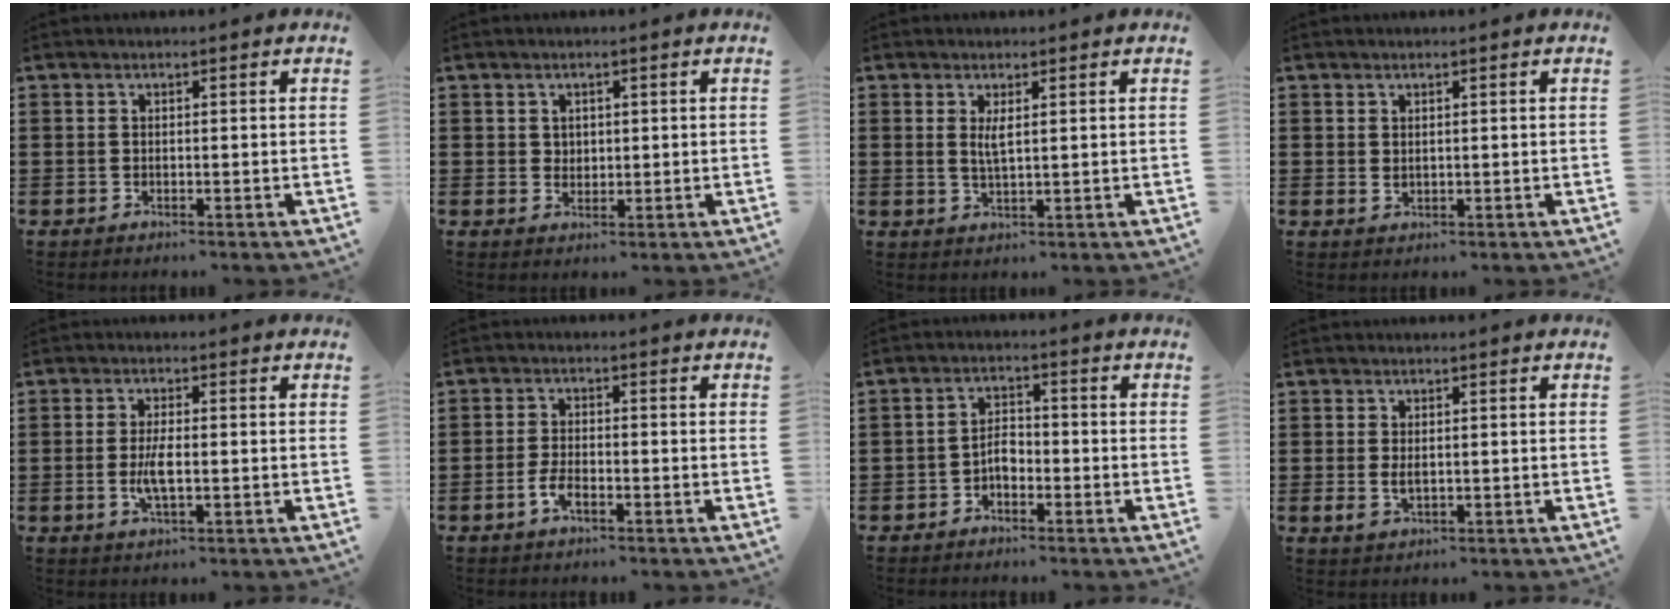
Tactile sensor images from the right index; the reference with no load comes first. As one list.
[{"total": 1.6, "force": [0.7, 1.3, 0.3], "torque": [-0.011, 0.006, 0.014]}, {"total": 2.4, "force": [0.7, 0.5, 2.2], "torque": [-0.045, 0.001, 0.011]}, {"total": 0.8, "force": [0.3, 0.6, 0.6], "torque": [-0.012, 0.004, 0.005]}, {"total": 4.1, "force": [-0.7, 1.2, 3.8], "torque": [-0.089, -0.005, -0.020]}, {"total": 3.1, "force": [-1.6, 1.2, 2.4], "torque": [-0.056, -0.002, -0.034]}, {"total": 2.9, "force": [-1.5, 1.7, 1.7], "torque": [-0.043, 0.004, -0.034]}, {"total": 2.1, "force": [-0.1, 1.2, 1.7], "torque": [-0.035, 0.003, -0.002]}]